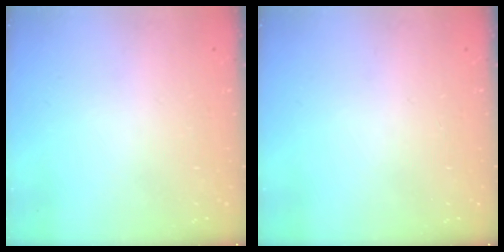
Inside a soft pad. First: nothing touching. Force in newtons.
{"total": 0.0}